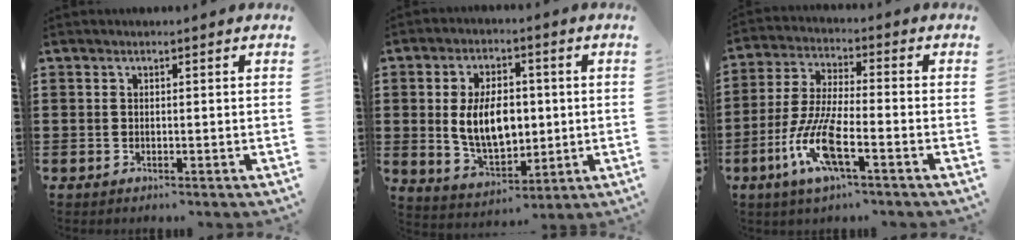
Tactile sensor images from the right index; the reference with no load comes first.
{"total": 9.2, "force": [0.5, 5.6, 7.3], "torque": [-0.131, 0.003, 0.005]}
{"total": 9.8, "force": [-4.5, 2.1, 8.4], "torque": [-0.199, -0.019, -0.087]}